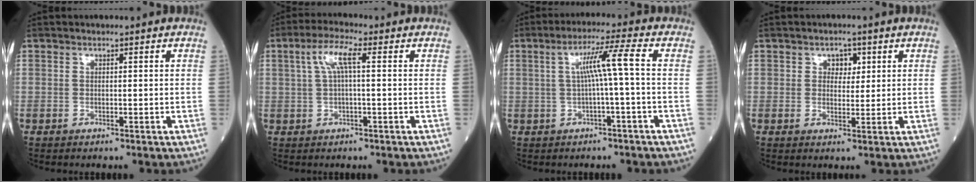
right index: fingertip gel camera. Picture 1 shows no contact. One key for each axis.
{"total": 5.1, "fx": 1.3, "fy": 0.8, "fz": 4.9, "tx": -0.103, "ty": 0.020, "tz": 0.028}
{"total": 6.0, "fx": 0.2, "fy": -1.1, "fz": 5.9, "tx": -0.105, "ty": 0.016, "tz": 0.008}
{"total": 2.8, "fx": 1.2, "fy": 1.9, "fz": 1.7, "tx": -0.017, "ty": 0.003, "tz": 0.017}